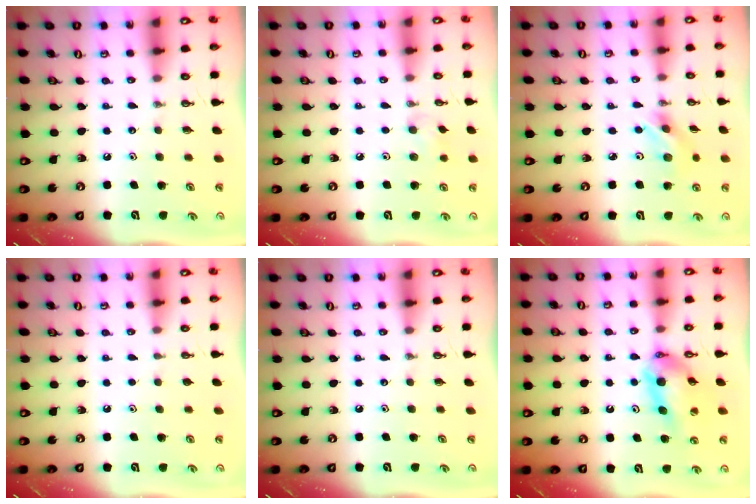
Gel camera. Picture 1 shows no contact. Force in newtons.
{"total": 6.5, "press": 6.3, "slide": 1.3}
{"total": 5.2, "press": 5.2, "slide": 0.2}
{"total": 0.0}
{"total": 0.0}
{"total": 11.0, "press": 10.9, "slide": 1.1}